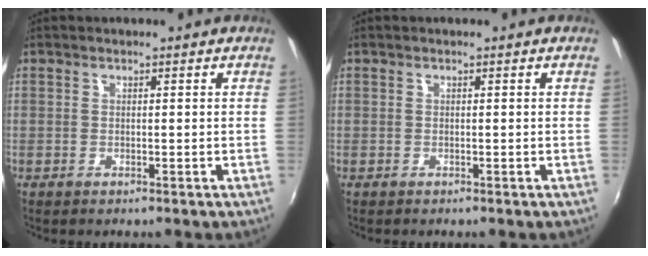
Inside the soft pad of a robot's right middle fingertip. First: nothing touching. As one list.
[{"total": 0.0}]